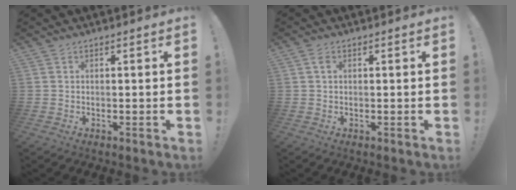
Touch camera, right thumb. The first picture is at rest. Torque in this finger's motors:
{"motor_torque": [0.05, -0.01, -0.01, 0.31, 0.08]}